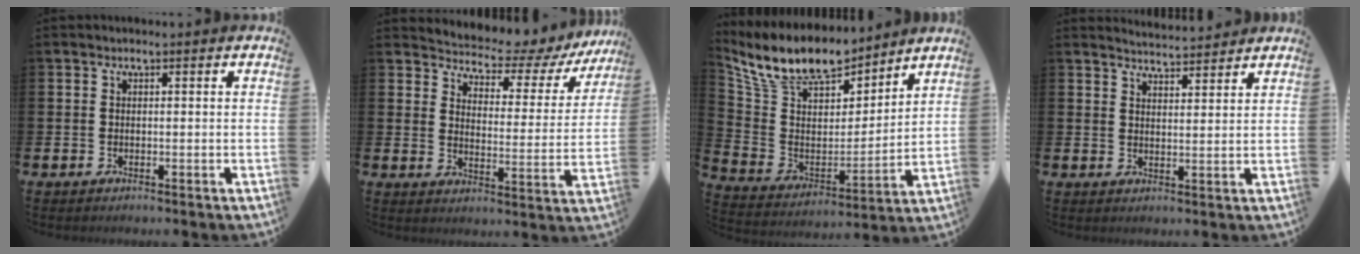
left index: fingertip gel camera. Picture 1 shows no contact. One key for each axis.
{"total": 4.8, "fx": 4.4, "fy": 1.5, "fz": 1.1, "tx": -0.045, "ty": -0.038, "tz": 0.068}
{"total": 11.8, "fx": 10.7, "fy": 3.6, "fz": 3.4, "tx": -0.115, "ty": -0.066, "tz": 0.189}
{"total": 4.1, "fx": 4.1, "fy": 0.1, "fz": -0.2, "tx": -0.002, "ty": -0.027, "tz": 0.074}